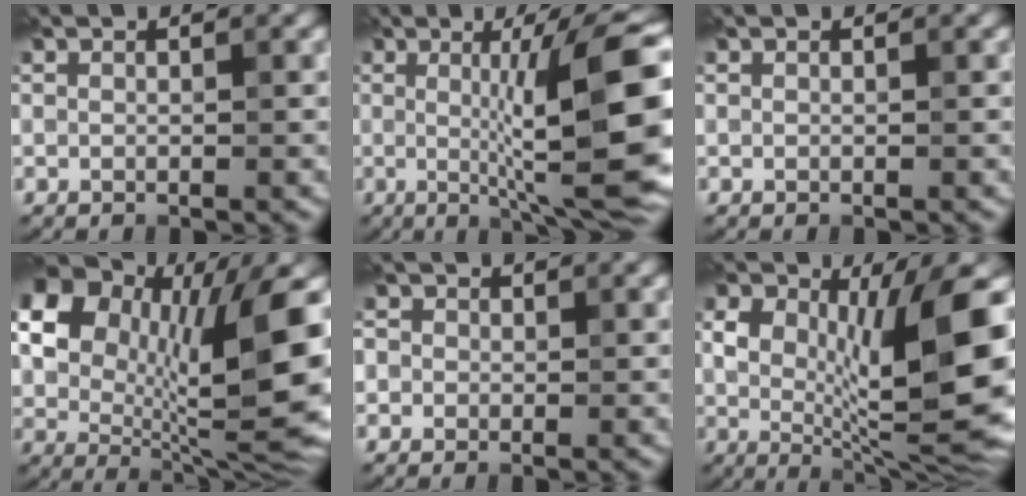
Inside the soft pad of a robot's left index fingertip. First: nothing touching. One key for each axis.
{"total": 13.5, "fx": 0.3, "fy": 2.5, "fz": 13.3, "tx": -0.163, "ty": 0.005, "tz": 0.007}
{"total": 0.0}
{"total": 17.4, "fx": 4.8, "fy": 9.7, "fz": 13.7, "tx": -0.203, "ty": -0.003, "tz": 0.094}
{"total": 3.0, "fx": 0.9, "fy": 2.6, "fz": 1.1, "tx": 0.001, "ty": 0.020, "tz": -0.016}
{"total": 12.0, "fx": 1.2, "fy": 4.8, "fz": 11.0, "tx": -0.154, "ty": -0.003, "tz": 0.014}